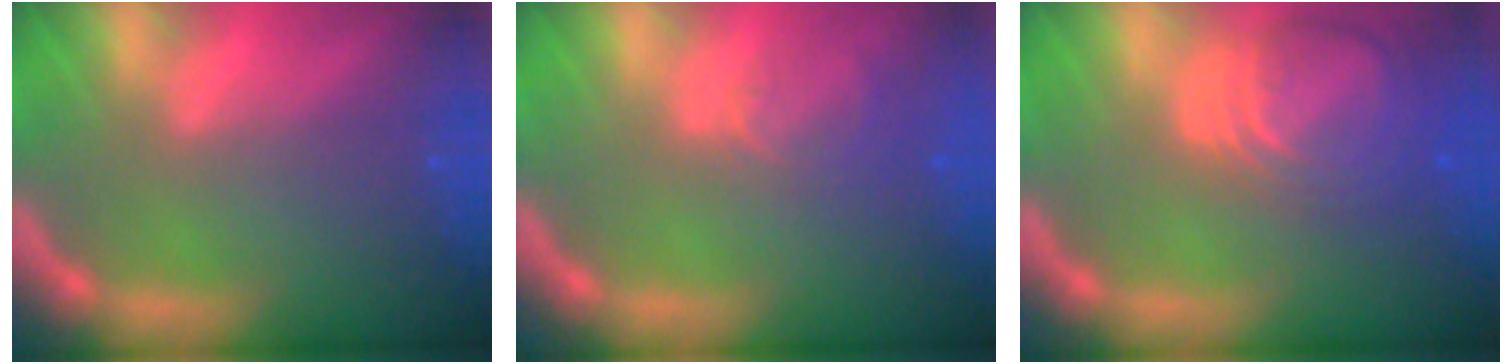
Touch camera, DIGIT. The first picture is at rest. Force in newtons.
{"total": 2.5}
{"total": 8.0}